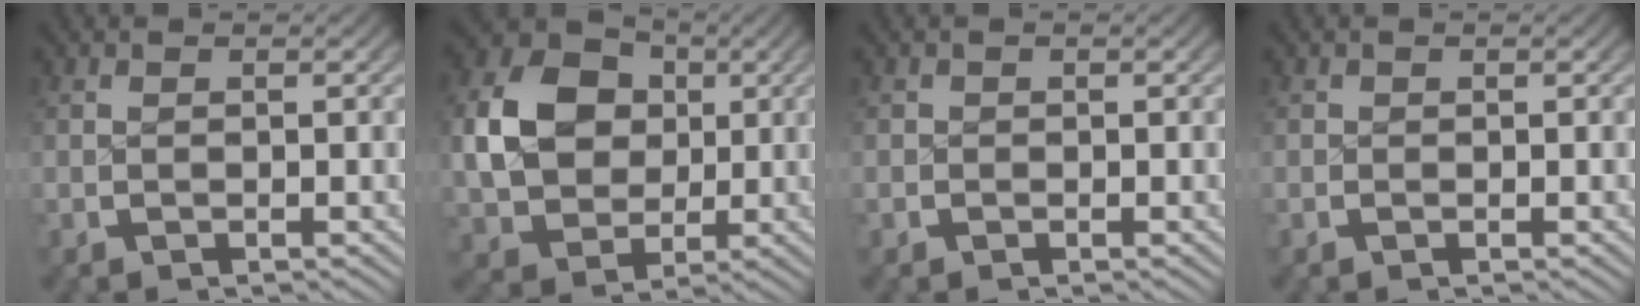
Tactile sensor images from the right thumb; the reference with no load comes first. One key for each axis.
{"total": 12.1, "fx": 1.8, "fy": 10.0, "fz": 6.5, "tx": -0.146, "ty": -0.027, "tz": 0.040}
{"total": 1.0, "fx": 0.1, "fy": 0.6, "fz": -0.8, "tx": 0.016, "ty": -0.001, "tz": -0.001}
{"total": 0.6, "fx": 0.0, "fy": 0.3, "fz": -0.5, "tx": 0.011, "ty": 0.000, "tz": -0.001}